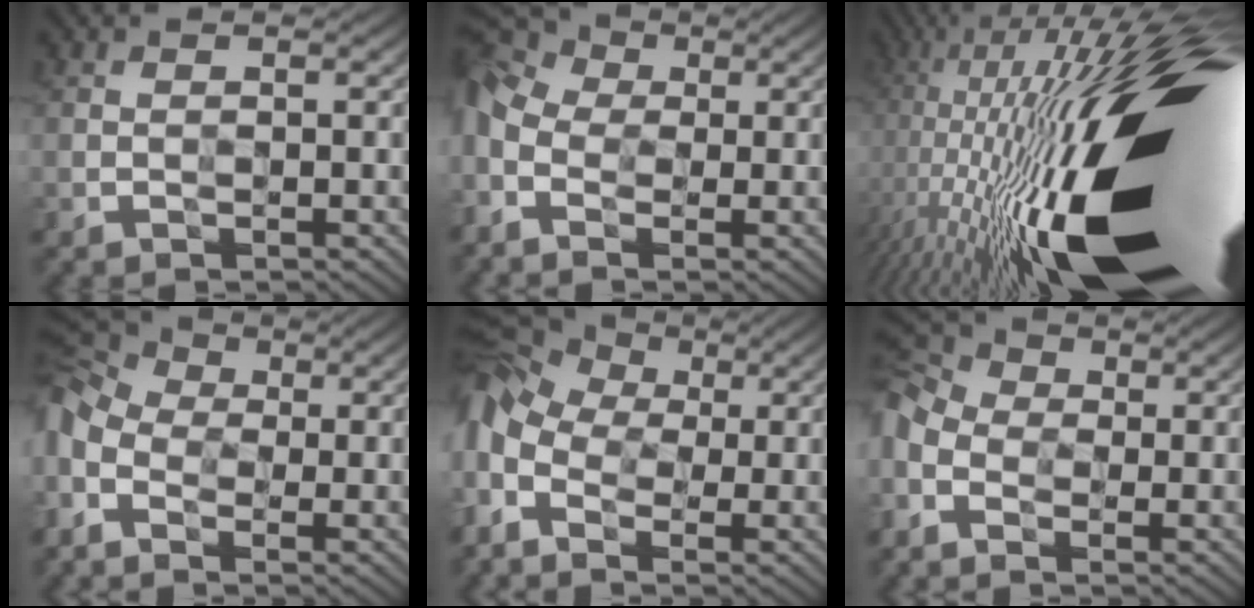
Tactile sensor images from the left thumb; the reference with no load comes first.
{"total": 10.3, "force": [-1.2, 7.6, 6.9], "torque": [-0.182, 0.000, -0.021]}
{"total": 23.1, "force": [-2.4, 6.1, 22.2], "torque": [-0.348, 0.048, -0.071]}
{"total": 11.0, "force": [-2.3, 7.7, 7.5], "torque": [-0.201, -0.011, -0.038]}
{"total": 10.8, "force": [-0.9, 7.7, 7.5], "torque": [-0.209, -0.017, -0.012]}
{"total": 9.4, "force": [-1.9, 7.0, 6.0], "torque": [-0.165, 0.002, -0.040]}